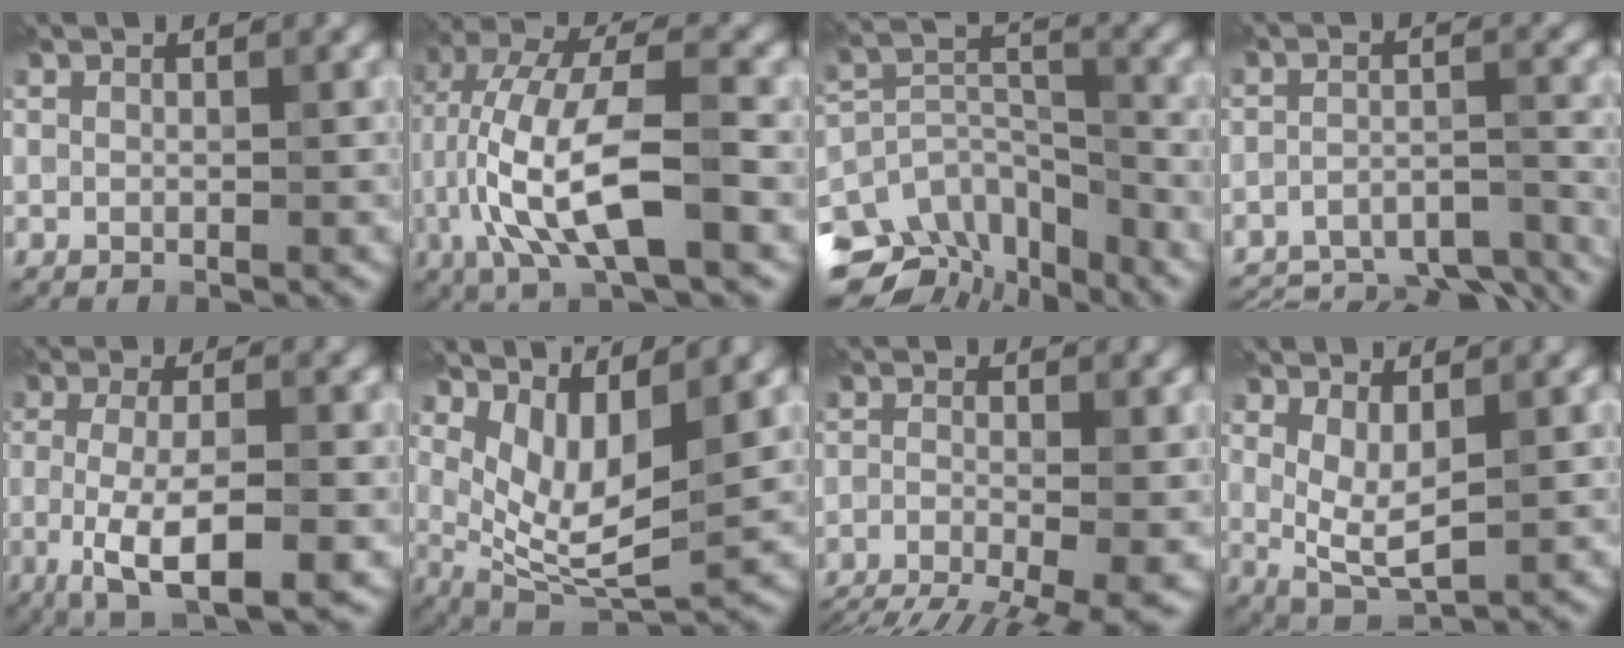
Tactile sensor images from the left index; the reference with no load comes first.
{"total": 10.8, "force": [-2.6, 3.6, 9.8], "torque": [-0.196, 0.017, -0.055]}
{"total": 9.5, "force": [-6.9, 5.0, 4.2], "torque": [-0.075, 0.012, -0.110]}
{"total": 12.8, "force": [-11.6, 3.5, 4.2], "torque": [-0.064, -0.012, -0.148]}
{"total": 7.1, "force": [-1.9, 2.2, 6.5], "torque": [-0.119, -0.008, -0.035]}
{"total": 6.3, "force": [2.3, 2.5, 5.4], "torque": [-0.108, -0.020, 0.049]}
{"total": 10.8, "force": [-7.8, 3.4, 6.7], "torque": [-0.106, -0.033, -0.103]}
{"total": 4.0, "force": [0.9, 1.5, 3.5], "torque": [-0.075, -0.011, 0.022]}